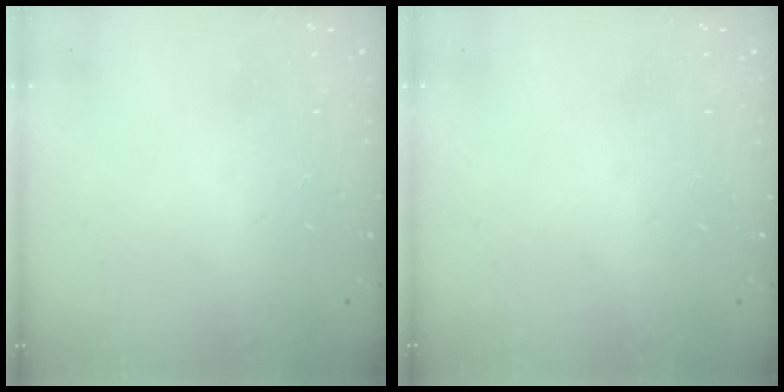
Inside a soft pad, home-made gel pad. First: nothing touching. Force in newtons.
{"total": 0.0}